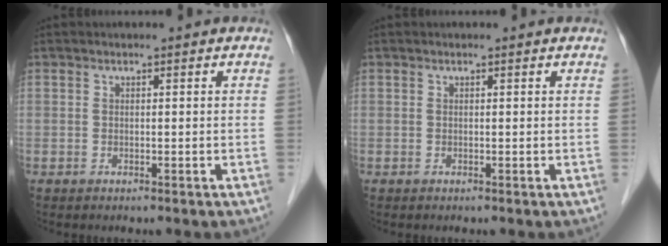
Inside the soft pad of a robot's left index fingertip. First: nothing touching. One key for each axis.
{"total": 0.0}